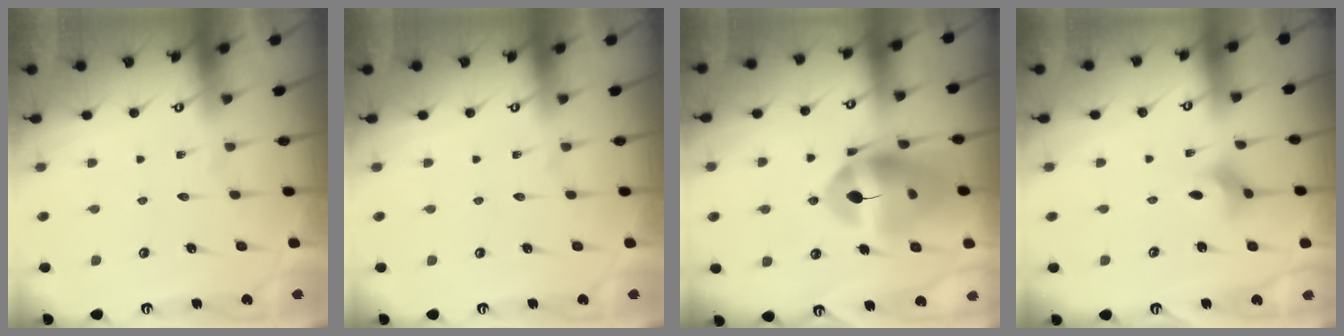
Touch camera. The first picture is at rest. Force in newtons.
{"total": 0.0}
{"total": 15.9, "press": 15.8, "slide": 1.6}
{"total": 2.9, "press": 2.9, "slide": 0.4}